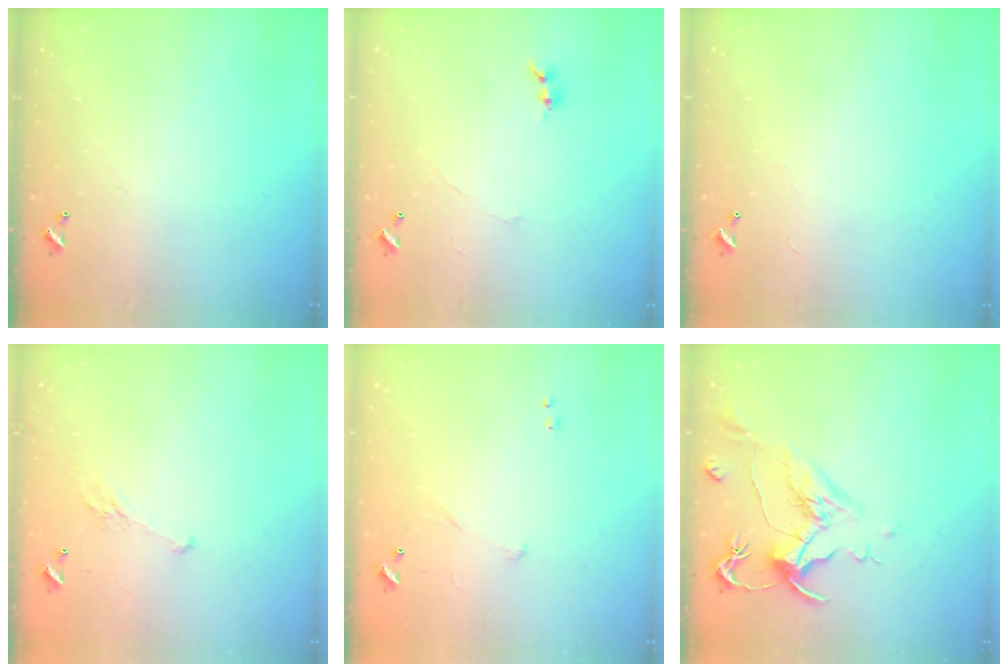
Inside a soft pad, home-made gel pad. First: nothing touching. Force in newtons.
{"total": 0.0}
{"total": 2.1, "press": 2.0, "slide": 0.3}
{"total": 4.9, "press": 4.8, "slide": 1.0}
{"total": 6.6, "press": 6.5, "slide": 0.6}
{"total": 1.6, "press": 0.6, "slide": 1.4}